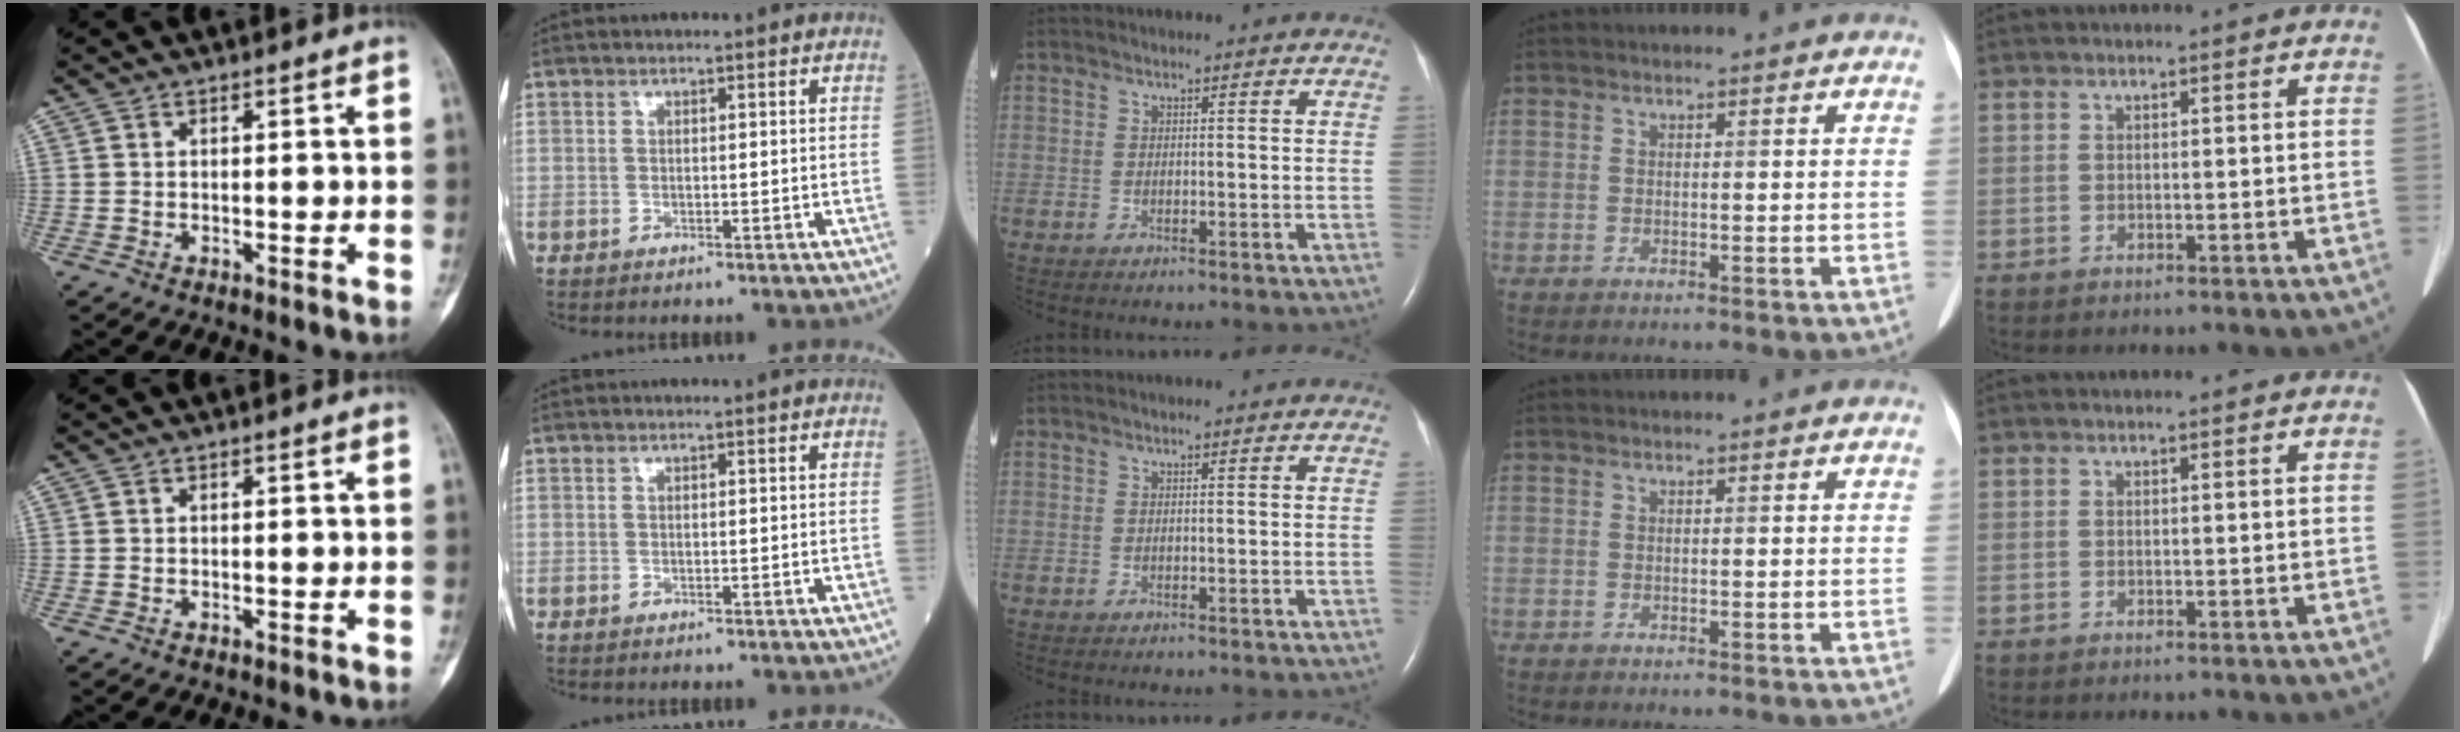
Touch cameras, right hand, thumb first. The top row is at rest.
{}